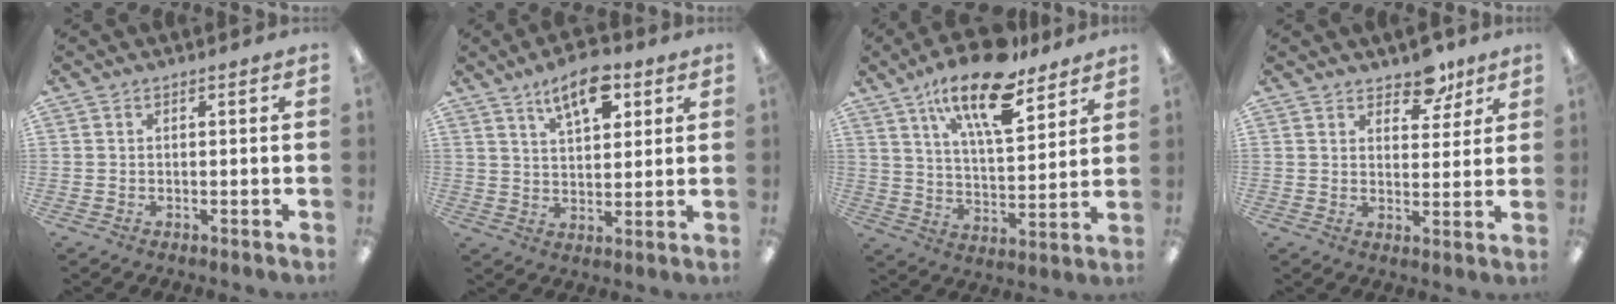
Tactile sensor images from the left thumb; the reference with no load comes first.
{"total": 10.6, "force": [6.3, 4.9, 7.1], "torque": [-0.101, -0.027, 0.105]}
{"total": 18.7, "force": [12.6, 6.8, 12.0], "torque": [-0.202, -0.064, 0.209]}
{"total": 7.9, "force": [6.1, 4.0, 3.2], "torque": [-0.031, -0.033, 0.105]}